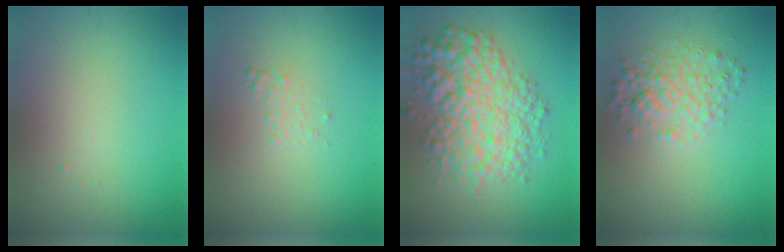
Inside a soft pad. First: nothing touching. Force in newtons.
{"total": 0.7, "press": 0.7, "slide": 0.1}
{"total": 7.4, "press": 7.4, "slide": 0.1}
{"total": 3.2, "press": 3.2, "slide": 0.1}